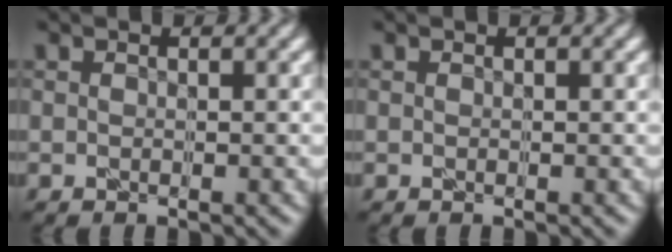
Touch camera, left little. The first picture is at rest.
{"total": 0.0}